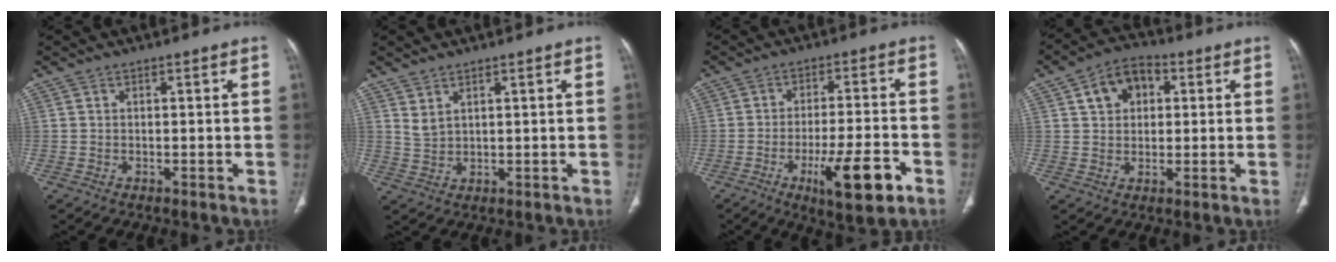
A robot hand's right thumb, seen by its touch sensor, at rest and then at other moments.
{"total": 2.4, "force": [1.8, 0.8, 1.4], "torque": [-0.030, -0.014, 0.045]}
{"total": 12.2, "force": [-5.5, 2.9, 10.5], "torque": [-0.165, 0.017, -0.081]}
{"total": 8.3, "force": [2.5, 6.0, 5.2], "torque": [-0.063, 0.008, 0.034]}